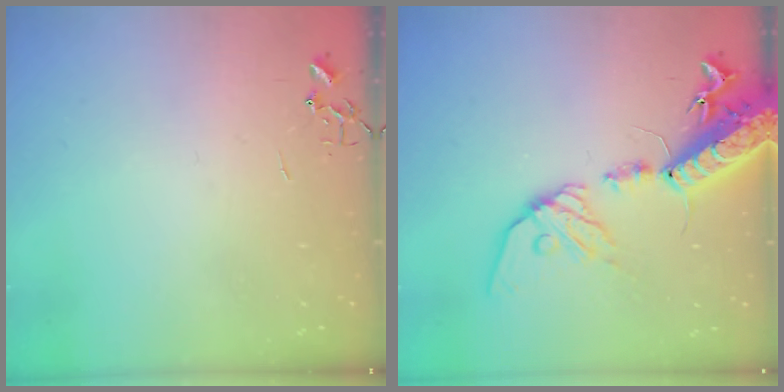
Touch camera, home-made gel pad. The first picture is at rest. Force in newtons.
{"total": 19.5, "press": 19.0, "slide": 4.4}